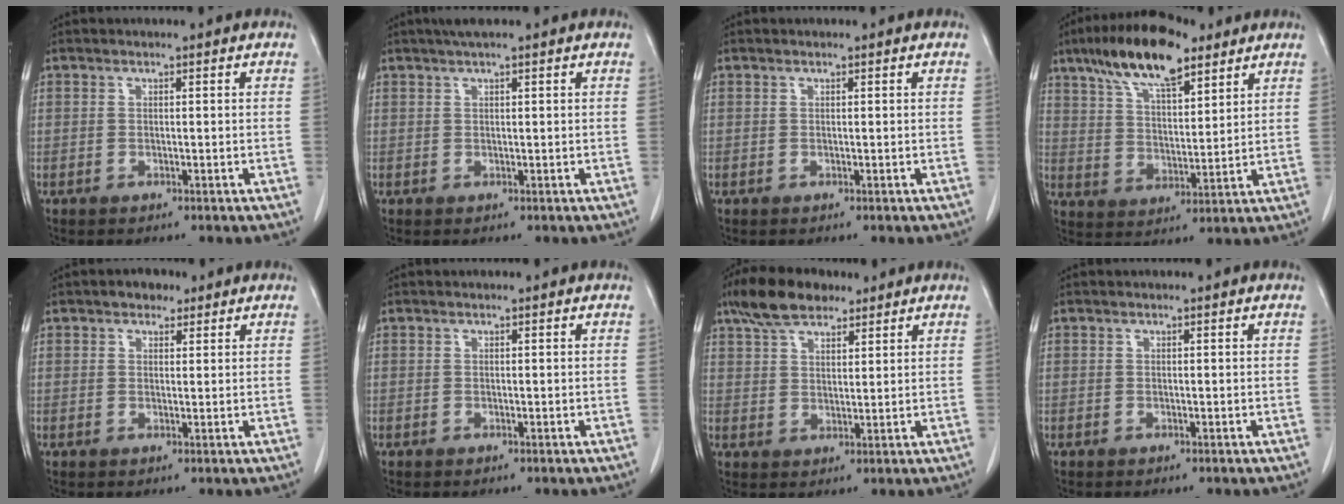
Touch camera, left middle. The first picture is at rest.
{"total": 2.5, "force": [1.8, 0.0, 1.7], "torque": [-0.030, 0.014, 0.032]}
{"total": 0.0}
{"total": 13.5, "force": [9.2, 4.1, 9.0], "torque": [-0.160, 0.015, 0.162]}
{"total": 2.4, "force": [1.7, 1.5, 1.1], "torque": [-0.017, 0.008, 0.023]}
{"total": 0.0}
{"total": 8.0, "force": [6.0, 3.4, 4.1], "torque": [-0.080, 0.020, 0.111]}
{"total": 0.0}